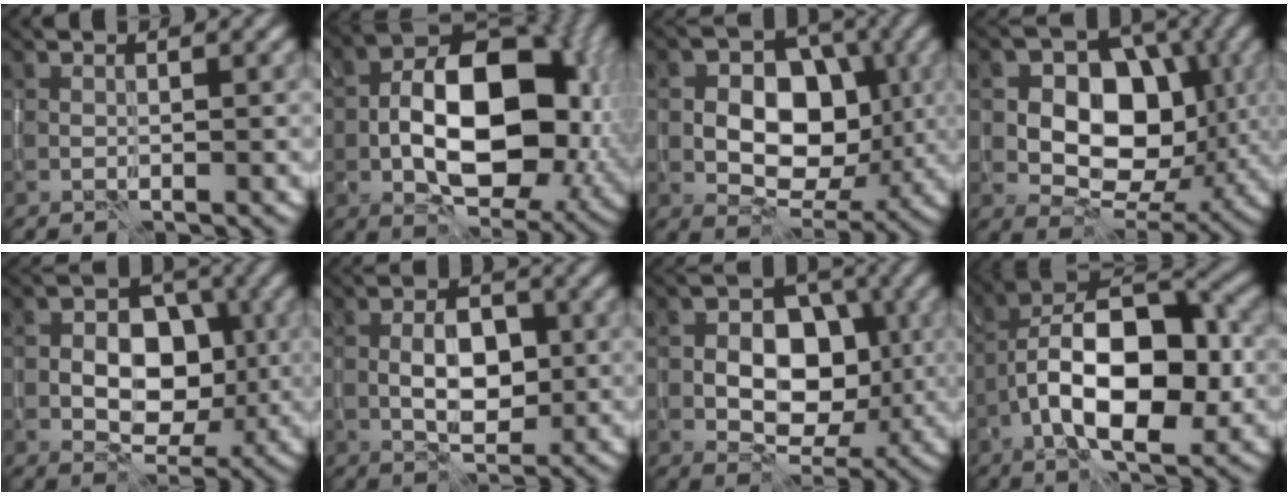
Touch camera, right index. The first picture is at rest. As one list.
[{"total": 12.8, "force": [-1.4, 7.5, 10.2], "torque": [-0.150, 0.011, -0.028]}, {"total": 8.8, "force": [0.3, 6.2, 6.1], "torque": [-0.072, 0.008, -0.003]}, {"total": 9.5, "force": [0.8, 7.0, 6.3], "torque": [-0.086, 0.006, 0.005]}, {"total": 7.1, "force": [-0.6, 4.8, 5.2], "torque": [-0.062, 0.013, -0.017]}, {"total": 4.5, "force": [-0.4, 2.4, 3.8], "torque": [-0.066, 0.003, -0.008]}, {"total": 8.0, "force": [-0.3, 5.6, 5.7], "torque": [-0.065, 0.010, -0.012]}, {"total": 12.0, "force": [-2.4, 5.4, 10.5], "torque": [-0.168, 0.016, -0.044]}]